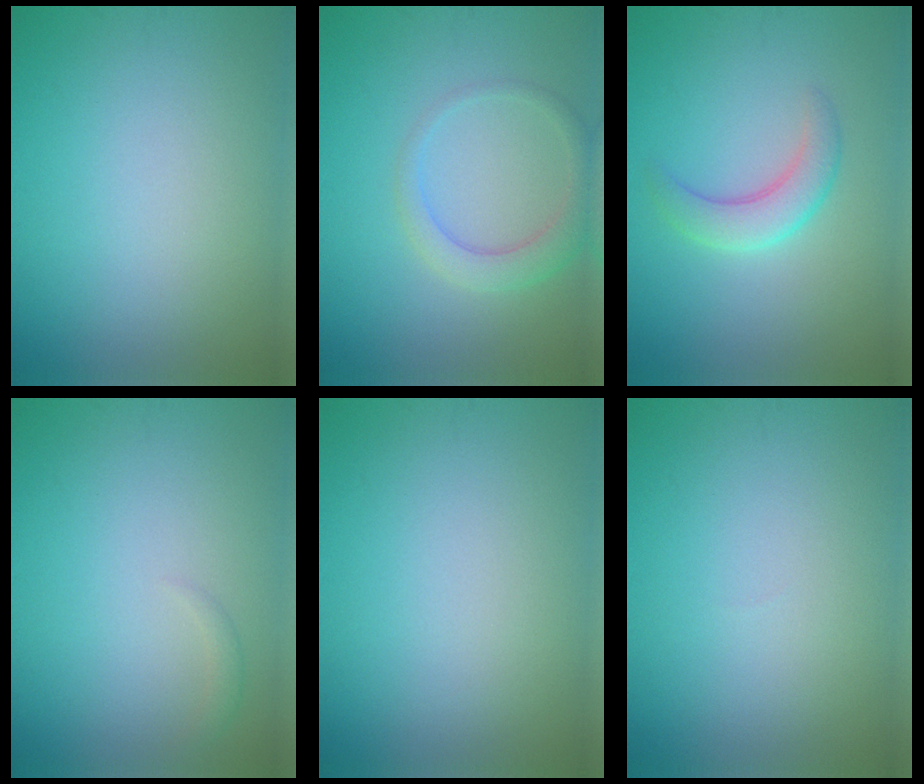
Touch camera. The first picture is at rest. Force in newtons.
{"total": 2.9, "press": 2.9, "slide": 0.2}
{"total": 2.9, "press": 2.9, "slide": 0.2}
{"total": 0.8, "press": 0.8, "slide": 0.0}
{"total": 0.0}
{"total": 0.0}